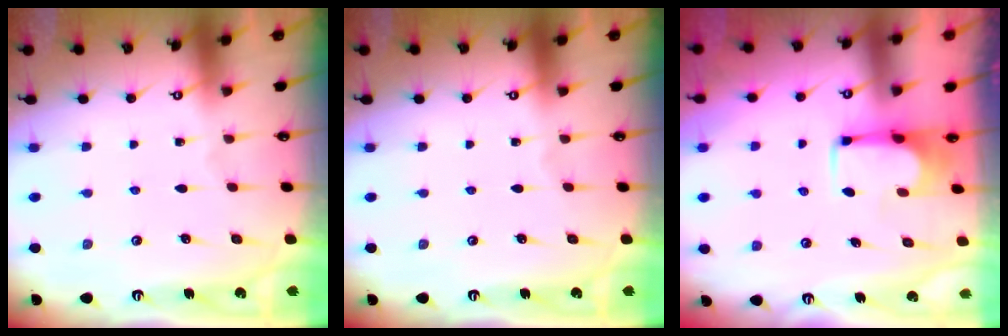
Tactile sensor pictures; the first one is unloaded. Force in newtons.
{"total": 0.0}
{"total": 3.6, "press": 3.6, "slide": 0.0}